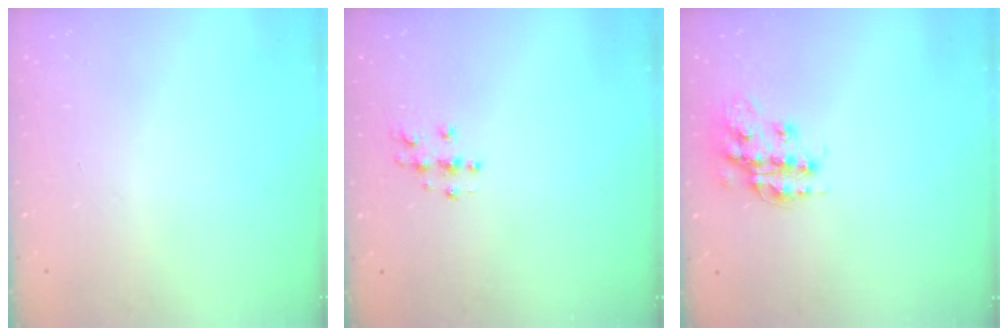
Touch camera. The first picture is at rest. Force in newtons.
{"total": 5.1, "press": 5.1, "slide": 0.3}
{"total": 14.9, "press": 14.9, "slide": 0.9}